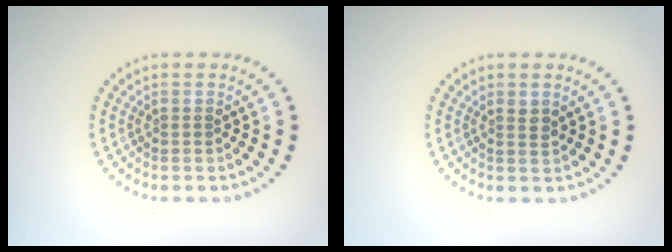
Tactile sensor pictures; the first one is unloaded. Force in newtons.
{"total": 0.9, "press": 0.8, "slide": 0.5}